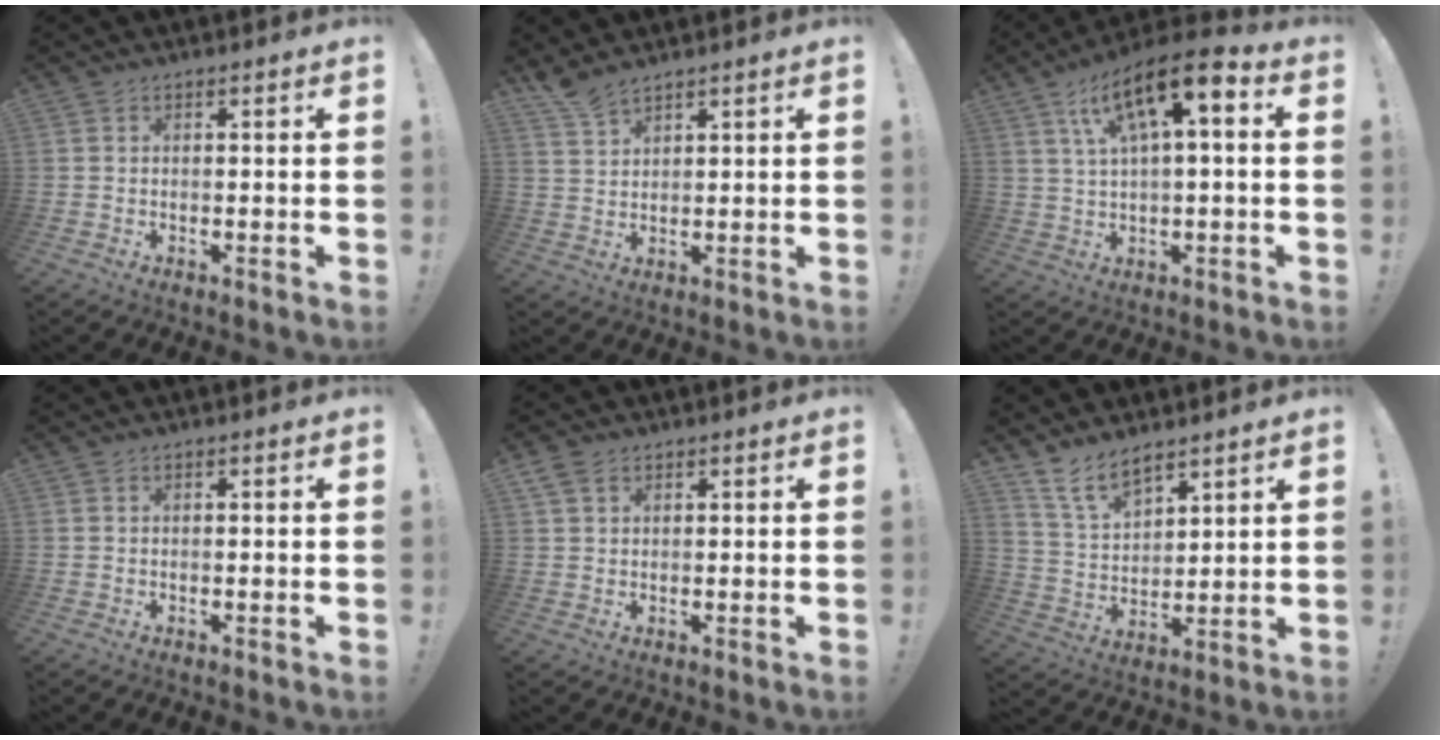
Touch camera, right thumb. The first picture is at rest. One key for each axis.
{"total": 4.7, "fx": 4.1, "fy": 0.9, "fz": 2.0, "tx": -0.039, "ty": -0.025, "tz": 0.076}
{"total": 13.1, "fx": 4.8, "fy": 3.5, "fz": 11.6, "tx": -0.192, "ty": -0.016, "tz": 0.077}
{"total": 0.0}
{"total": 3.0, "fx": 1.6, "fy": 1.8, "fz": 1.7, "tx": -0.028, "ty": -0.002, "tz": 0.032}
{"total": 9.8, "fx": 8.0, "fy": 3.9, "fz": 4.1, "tx": -0.086, "ty": -0.048, "tz": 0.157}